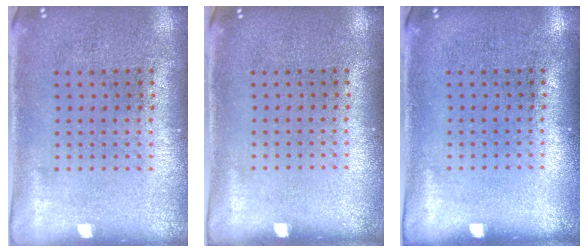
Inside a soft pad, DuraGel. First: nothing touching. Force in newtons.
{"total": 0.0}
{"total": 0.0}